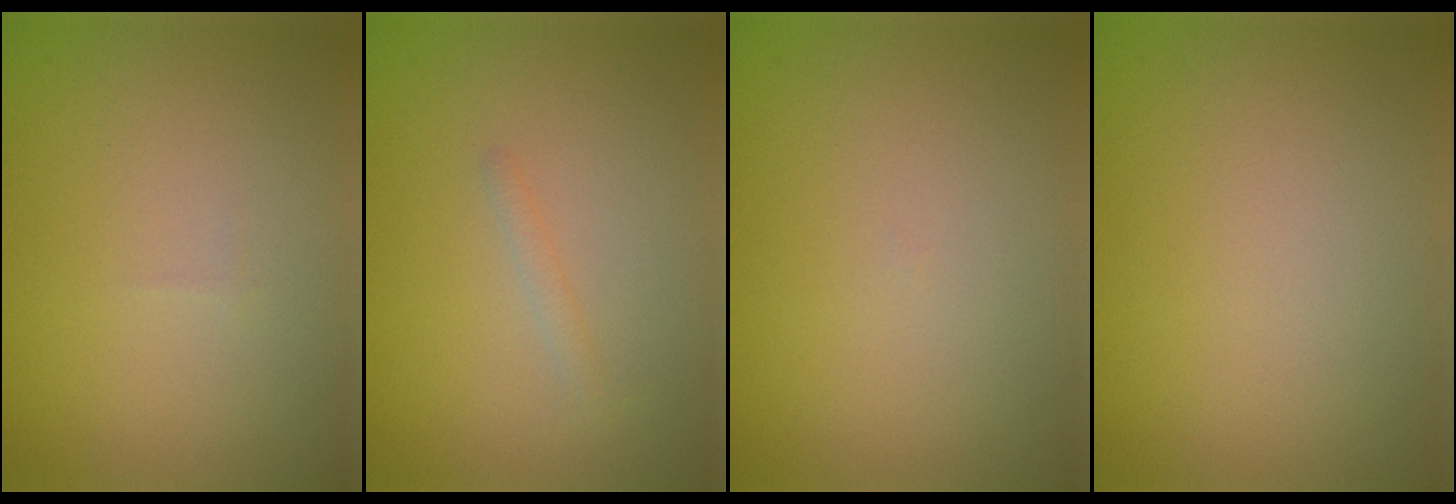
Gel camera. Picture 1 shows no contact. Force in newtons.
{"total": 0.9, "press": 0.9, "slide": 0.1}
{"total": 0.0}
{"total": 0.0}